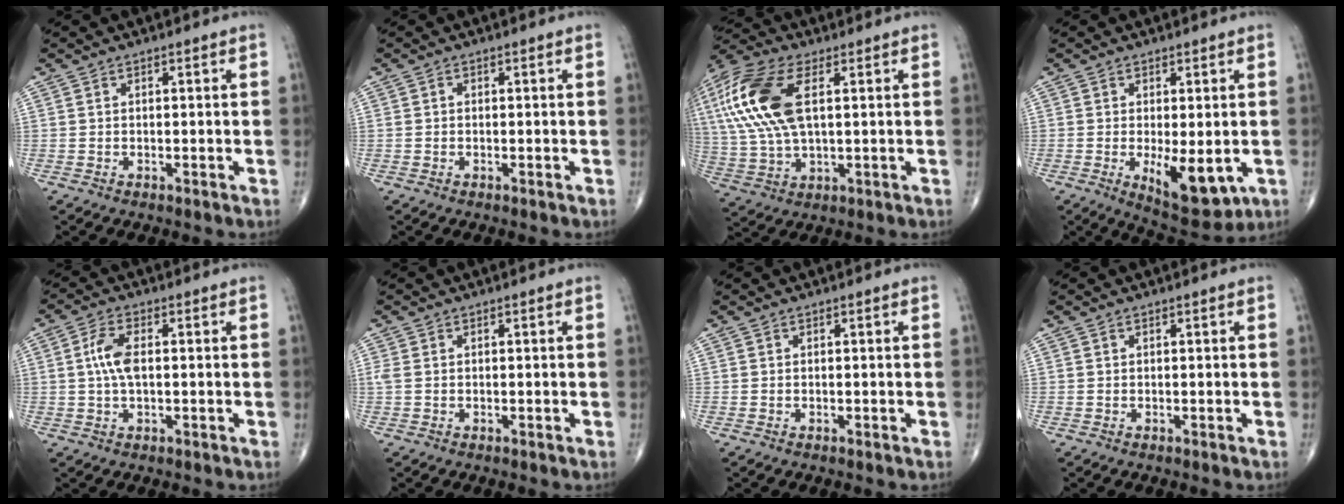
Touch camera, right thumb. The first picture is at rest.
{"total": 0.0}
{"total": 19.6, "force": [5.0, 9.4, 16.4], "torque": [-0.381, 0.006, 0.091]}
{"total": 9.7, "force": [-2.1, 4.1, 8.5], "torque": [-0.113, -0.021, -0.020]}
{"total": 5.2, "force": [0.4, 2.3, 4.7], "torque": [-0.107, 0.006, 0.004]}
{"total": 1.3, "force": [0.1, 0.9, 1.0], "torque": [-0.035, 0.007, 0.006]}
{"total": 0.0}
{"total": 0.0}